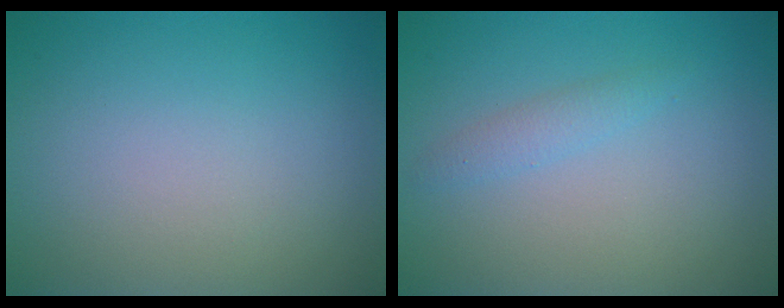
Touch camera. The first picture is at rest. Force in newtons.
{"total": 1.3, "press": 1.3, "slide": 0.1}